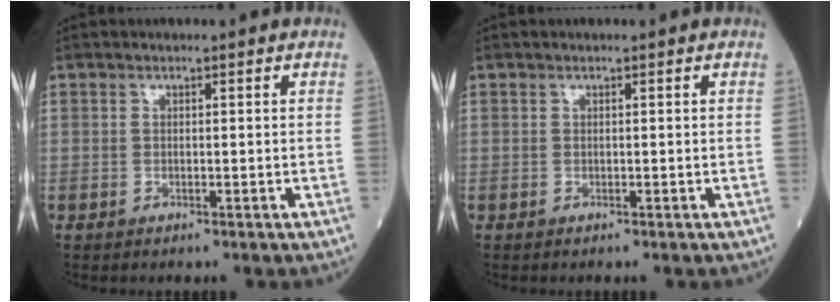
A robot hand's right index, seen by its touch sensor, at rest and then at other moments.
{"total": 0.0}